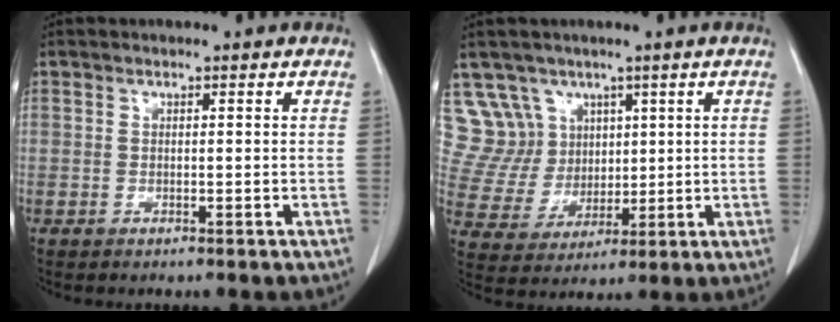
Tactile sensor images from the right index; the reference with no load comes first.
{"total": 9.2, "force": [5.4, 7.5, 0.1], "torque": [-0.010, 0.030, 0.117]}